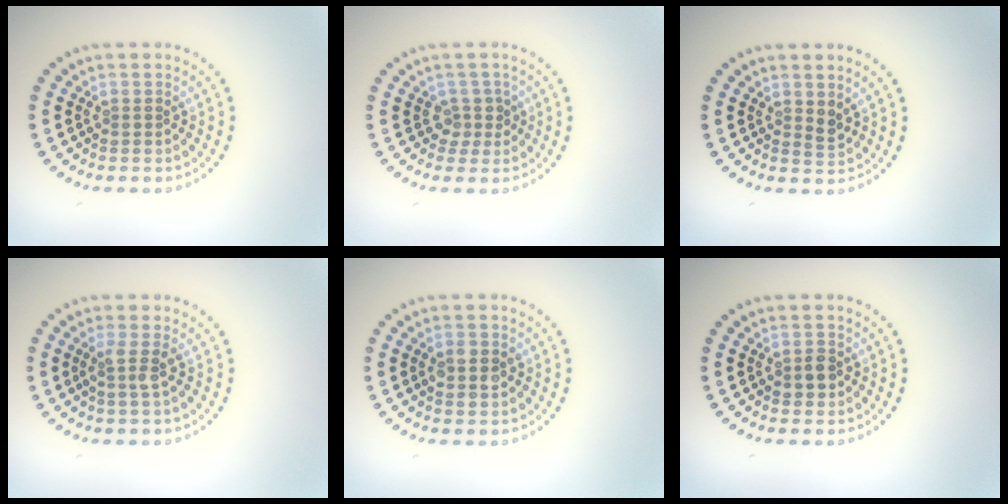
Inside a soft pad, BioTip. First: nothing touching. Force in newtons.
{"total": 1.9, "press": 1.4, "slide": 1.3}
{"total": 1.1, "press": 1.0, "slide": 0.5}
{"total": 1.8, "press": 1.3, "slide": 1.2}
{"total": 2.7, "press": 2.7, "slide": 0.1}
{"total": 1.6, "press": 1.6, "slide": 0.4}